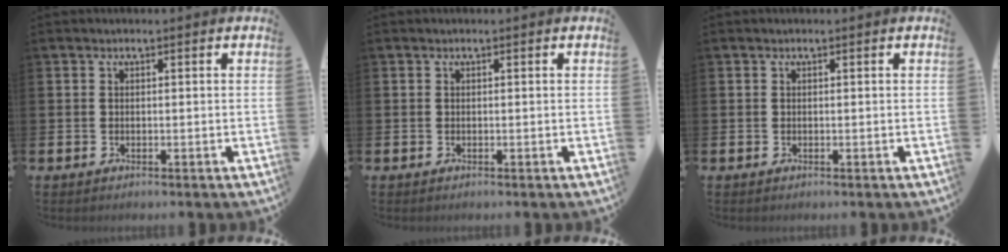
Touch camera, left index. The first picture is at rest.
{"total": 0.0}
{"total": 0.0}